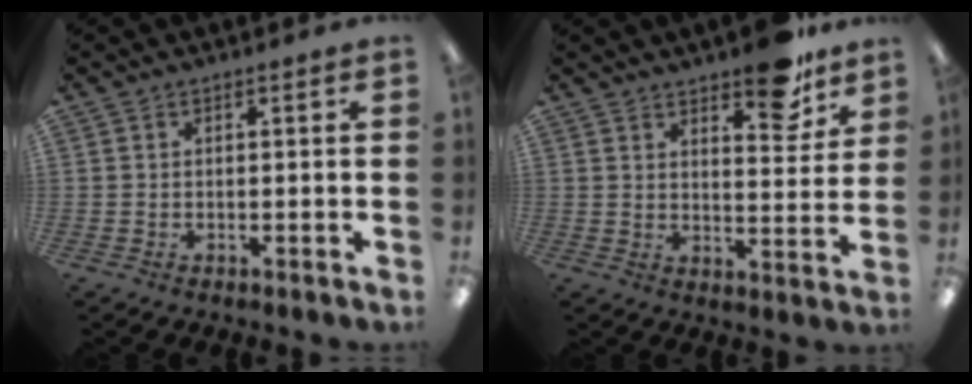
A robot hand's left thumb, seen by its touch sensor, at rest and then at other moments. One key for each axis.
{"total": 10.2, "fx": 8.0, "fy": 3.6, "fz": 5.1, "tx": -0.050, "ty": -0.057, "tz": 0.135}